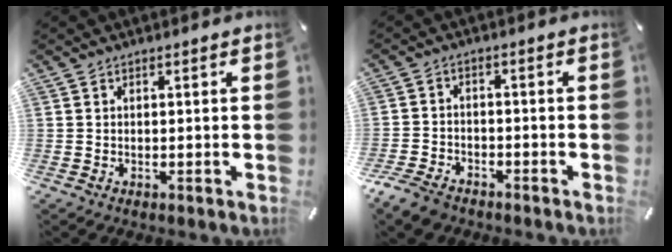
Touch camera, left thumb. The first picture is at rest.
{"total": 5.4, "force": [-4.2, 2.8, 1.8], "torque": [-0.044, 0.018, -0.083]}